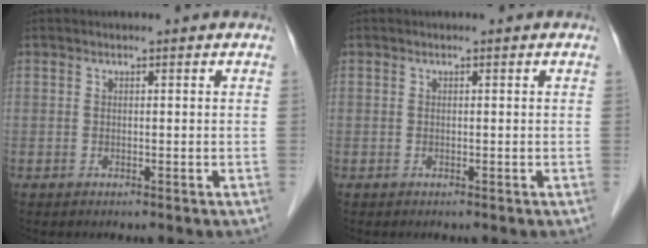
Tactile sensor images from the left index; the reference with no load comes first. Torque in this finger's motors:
{"motor_torque": [0.00, 0.00, 0.00, 0.00]}